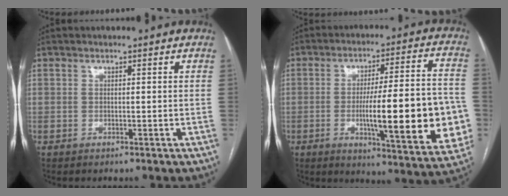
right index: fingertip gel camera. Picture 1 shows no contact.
{"total": 21.0, "force": [-3.8, 3.1, 20.4], "torque": [-0.241, 0.012, -0.041]}